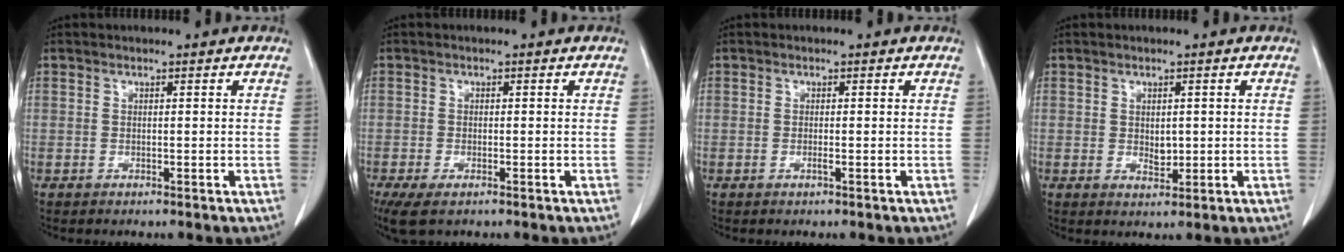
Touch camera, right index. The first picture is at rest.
{"total": 5.5, "force": [-3.1, 2.4, 3.8], "torque": [-0.076, -0.013, -0.054]}
{"total": 1.0, "force": [-0.3, 0.3, 0.9], "torque": [-0.022, -0.001, -0.005]}
{"total": 3.0, "force": [0.0, 1.9, 2.3], "torque": [-0.041, 0.000, 0.009]}